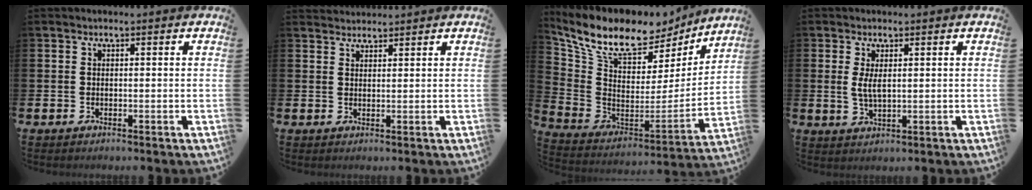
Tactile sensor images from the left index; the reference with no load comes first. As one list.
[{"total": 2.2, "force": [2.1, 0.5, -0.1], "torque": [0.000, -0.007, 0.039]}, {"total": 11.0, "force": [9.1, 4.7, 4.2], "torque": [-0.126, -0.055, 0.161]}, {"total": 2.7, "force": [1.1, 1.0, 2.3], "torque": [-0.035, -0.001, 0.017]}]